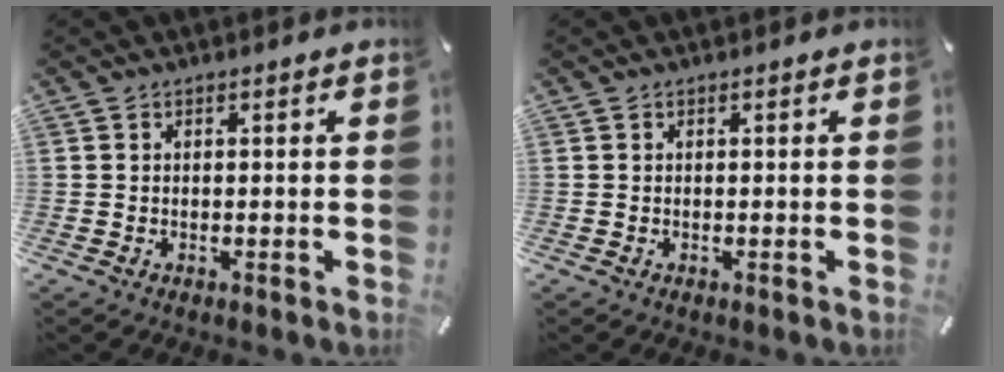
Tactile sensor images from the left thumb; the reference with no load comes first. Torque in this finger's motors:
{"motor_torque": [0.02, 0.02, -0.01, 0.00, 0.02]}